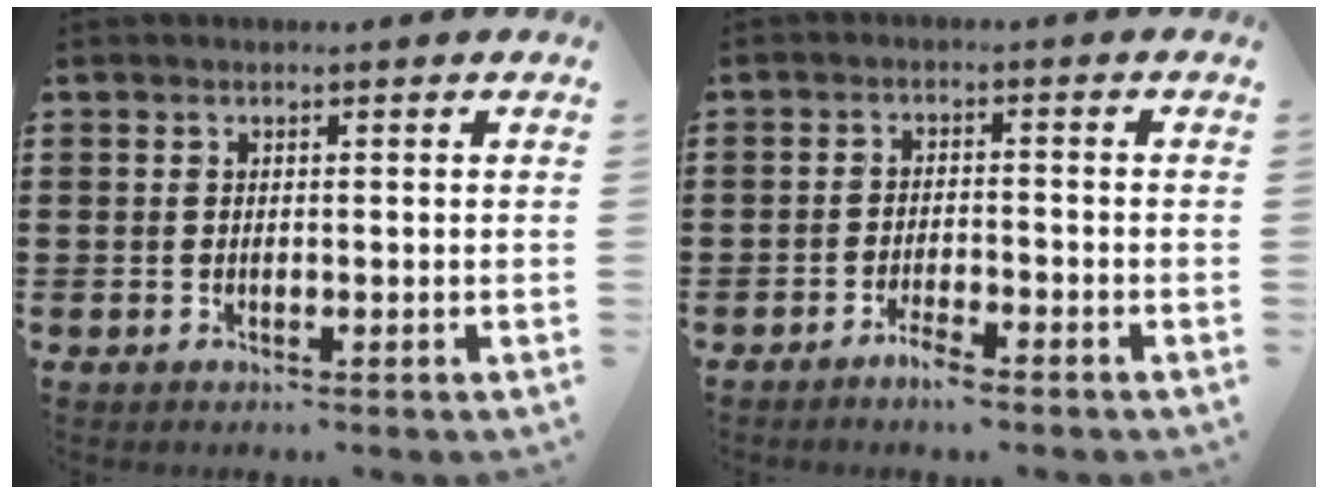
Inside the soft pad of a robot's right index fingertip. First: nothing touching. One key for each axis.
{"total": 2.7, "fx": -2.5, "fy": 0.2, "fz": 1.1, "tx": -0.021, "ty": 0.004, "tz": -0.047}